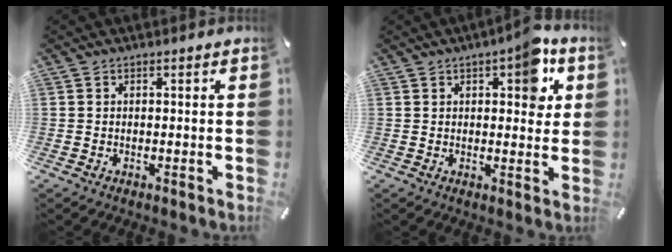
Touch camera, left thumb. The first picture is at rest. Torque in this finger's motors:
{"motor_torque": [1.38, 1.44, 1.12, -0.31, 0.10]}